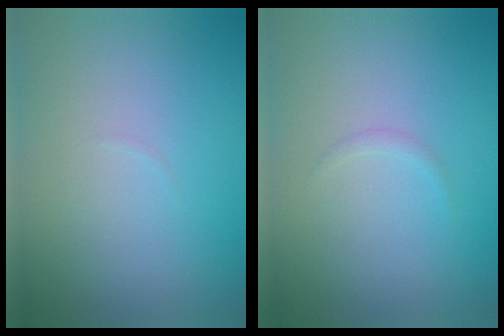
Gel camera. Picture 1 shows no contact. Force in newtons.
{"total": 0.5, "press": 0.5, "slide": 0.0}